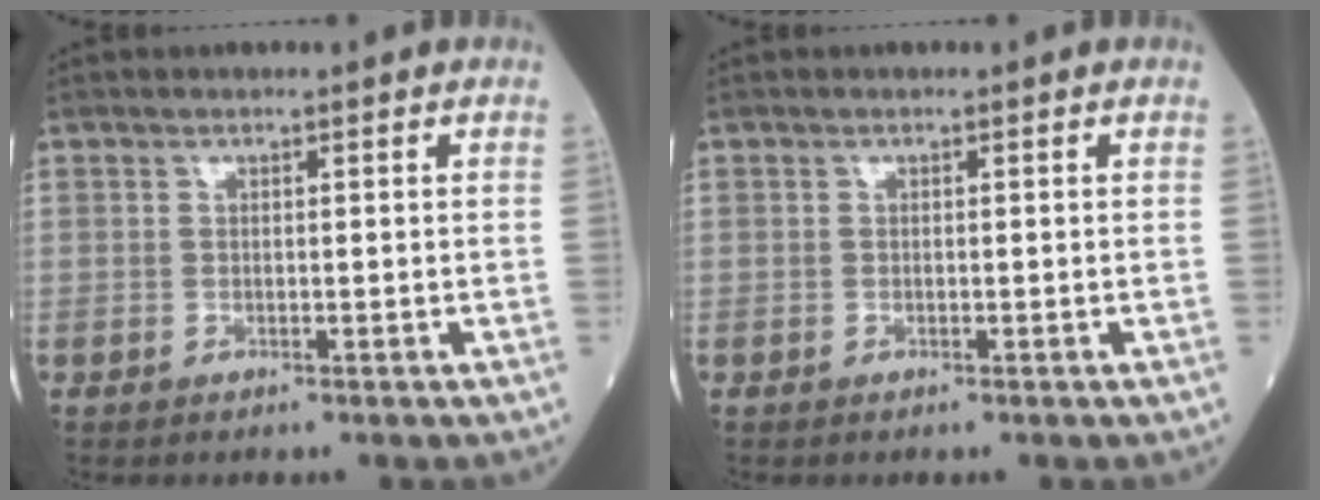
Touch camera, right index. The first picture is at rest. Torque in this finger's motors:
{"motor_torque": [0.20, 0.00, 0.05, 0.01]}